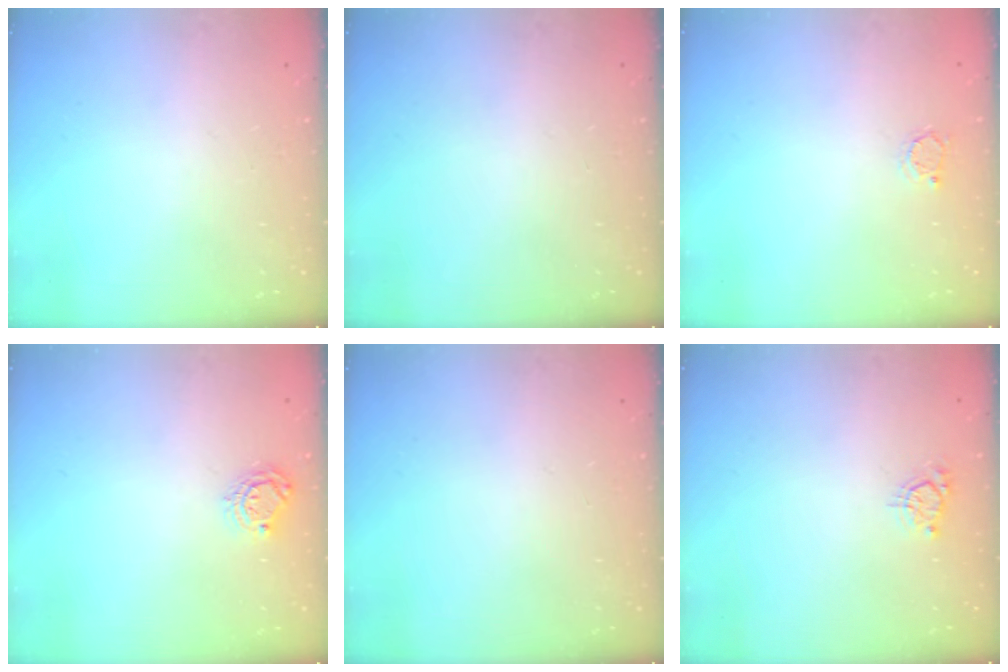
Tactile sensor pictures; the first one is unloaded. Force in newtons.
{"total": 0.0}
{"total": 2.0, "press": 2.0, "slide": 0.4}
{"total": 5.4, "press": 5.4, "slide": 0.4}
{"total": 0.0}
{"total": 4.5, "press": 4.4, "slide": 0.6}